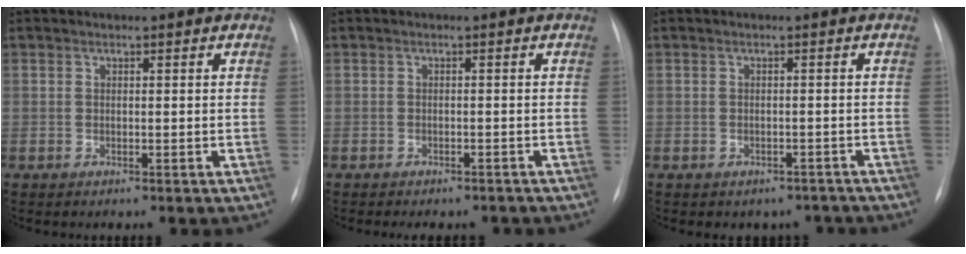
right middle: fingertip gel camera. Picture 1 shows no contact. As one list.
[{"total": 6.6, "force": [-5.8, 2.4, 2.2], "torque": [-0.021, 0.004, -0.063]}, {"total": 4.8, "force": [-4.0, 2.6, 0.3], "torque": [0.006, 0.020, -0.043]}]